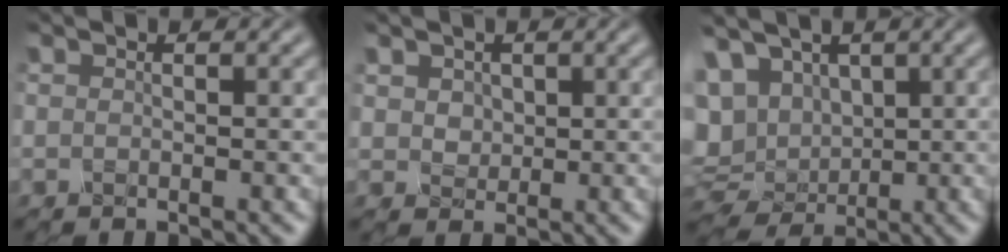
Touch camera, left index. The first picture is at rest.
{"total": 1.1, "force": [0.5, 0.9, 0.0], "torque": [-0.012, 0.001, 0.025]}
{"total": 10.8, "force": [3.2, 8.1, 6.3], "torque": [-0.138, 0.024, 0.057]}